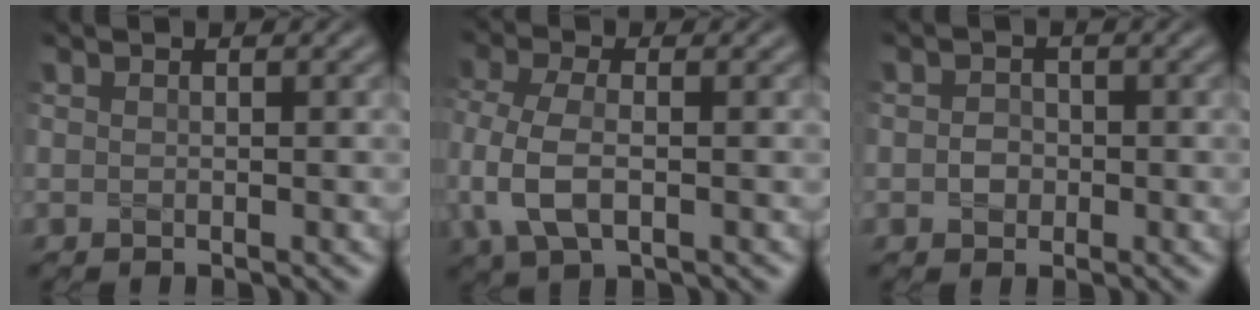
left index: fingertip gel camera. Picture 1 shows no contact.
{"total": 5.2, "force": [-1.1, 2.9, 4.1], "torque": [-0.102, 0.000, -0.027]}
{"total": 1.5, "force": [-0.2, 1.3, 0.6], "torque": [0.002, 0.000, -0.013]}